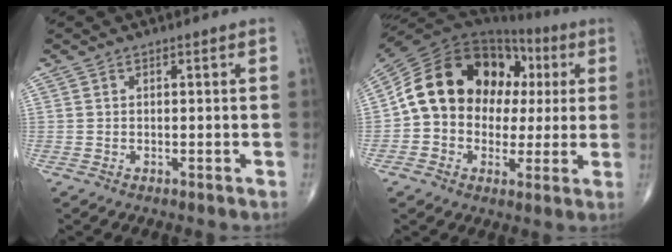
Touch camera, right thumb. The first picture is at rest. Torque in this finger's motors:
{"motor_torque": [2.31, 2.69, 1.34, -0.31, 0.53]}